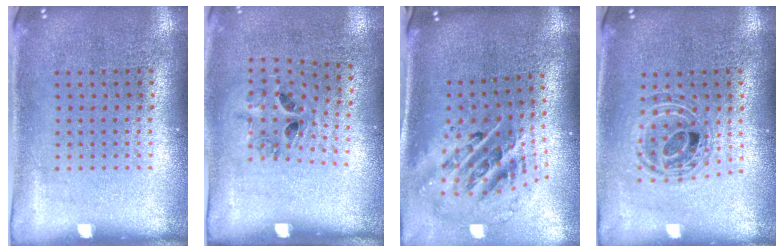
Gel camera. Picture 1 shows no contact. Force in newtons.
{"total": 1.3, "press": 0.6, "slide": 1.1}
{"total": 2.5, "press": 1.8, "slide": 1.8}
{"total": 0.8, "press": 0.8, "slide": 0.1}